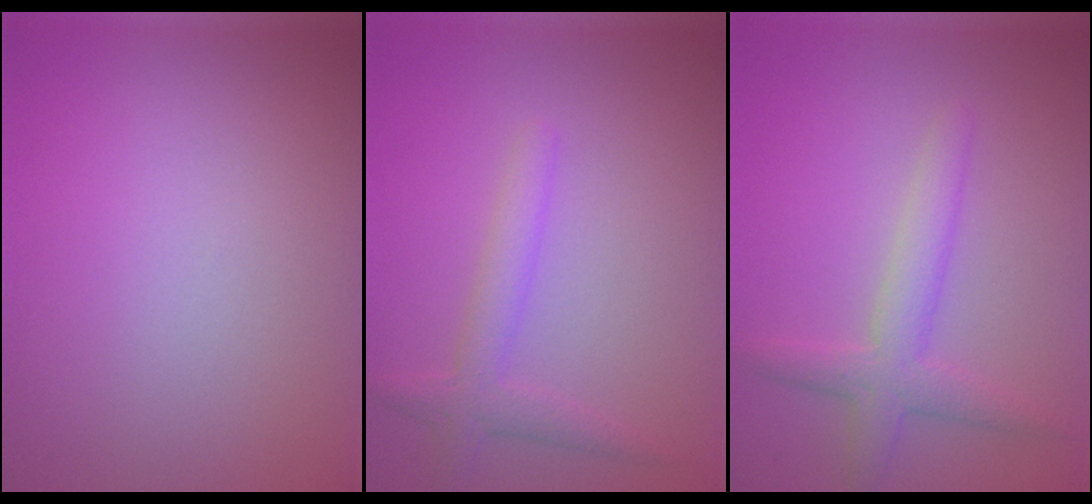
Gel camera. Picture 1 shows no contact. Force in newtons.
{"total": 2.4, "press": 2.4, "slide": 0.2}
{"total": 3.1, "press": 3.1, "slide": 0.1}